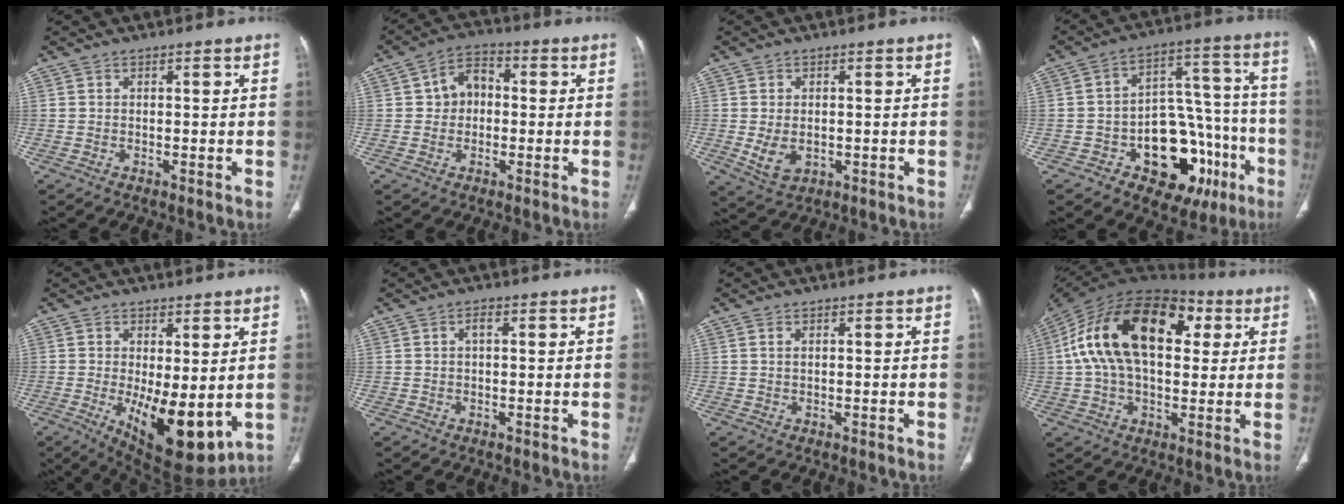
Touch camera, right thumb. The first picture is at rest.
{"total": 6.5, "force": [0.4, 5.0, 4.1], "torque": [-0.046, 0.019, -0.003]}
{"total": 5.0, "force": [-0.6, 3.5, 3.6], "torque": [-0.062, -0.005, 0.003]}
{"total": 21.9, "force": [-8.7, 13.2, 15.2], "torque": [-0.157, 0.075, -0.109]}
{"total": 12.9, "force": [-1.7, 5.3, 11.6], "torque": [-0.172, -0.030, -0.007]}
{"total": 1.3, "force": [0.3, 0.5, 1.1], "torque": [-0.024, 0.003, 0.003]}
{"total": 0.7, "force": [0.3, 0.3, 0.6], "torque": [-0.015, 0.004, 0.007]}
{"total": 24.9, "force": [6.2, 14.3, 19.4], "torque": [-0.345, 0.041, 0.095]}